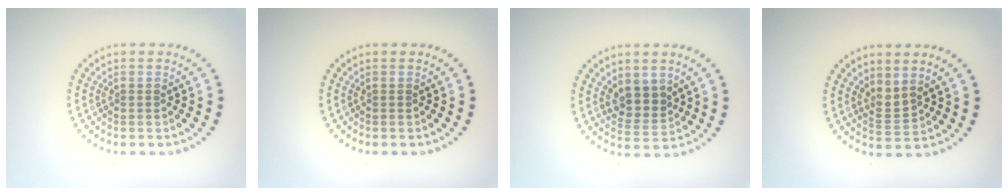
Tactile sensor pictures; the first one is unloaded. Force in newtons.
{"total": 0.0}
{"total": 2.9, "press": 2.6, "slide": 1.4}
{"total": 1.6, "press": 1.2, "slide": 1.0}